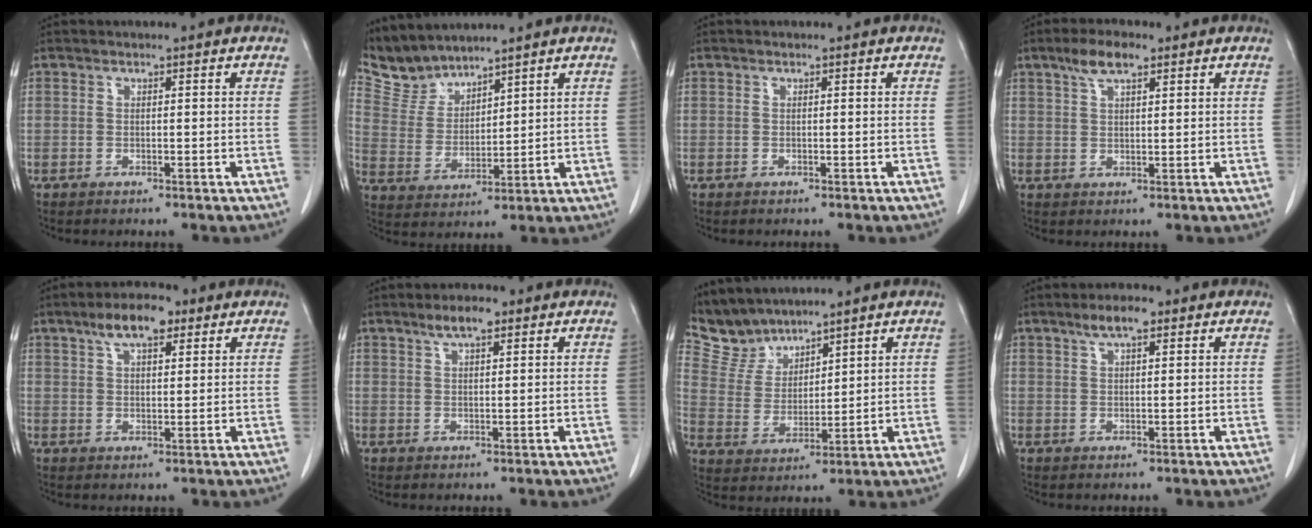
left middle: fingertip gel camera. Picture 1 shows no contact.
{"total": 6.2, "force": [6.1, 1.0, -0.2], "torque": [-0.010, 0.007, 0.142]}
{"total": 0.0}
{"total": 4.8, "force": [3.1, 1.5, 3.4], "torque": [-0.070, 0.011, 0.060]}
{"total": 6.6, "force": [4.1, 2.3, 4.7], "torque": [-0.086, 0.013, 0.069]}
{"total": 3.6, "force": [2.4, 0.8, 2.5], "torque": [-0.049, 0.006, 0.043]}
{"total": 6.6, "force": [6.4, 1.7, -0.1], "torque": [-0.013, 0.008, 0.145]}
{"total": 3.8, "force": [2.4, 0.9, 2.8], "torque": [-0.054, 0.007, 0.044]}